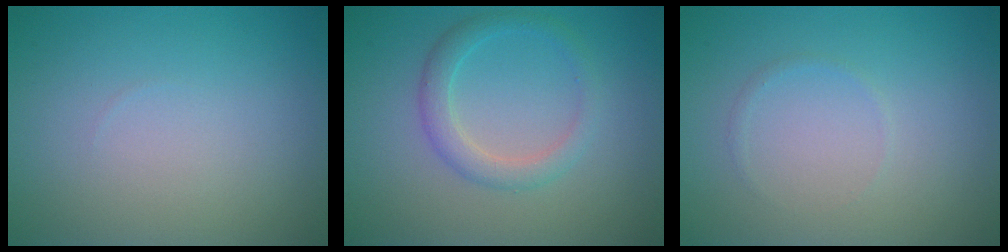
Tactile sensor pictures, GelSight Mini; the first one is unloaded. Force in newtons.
{"total": 2.5, "press": 2.5, "slide": 0.2}
{"total": 0.5, "press": 0.5, "slide": 0.0}